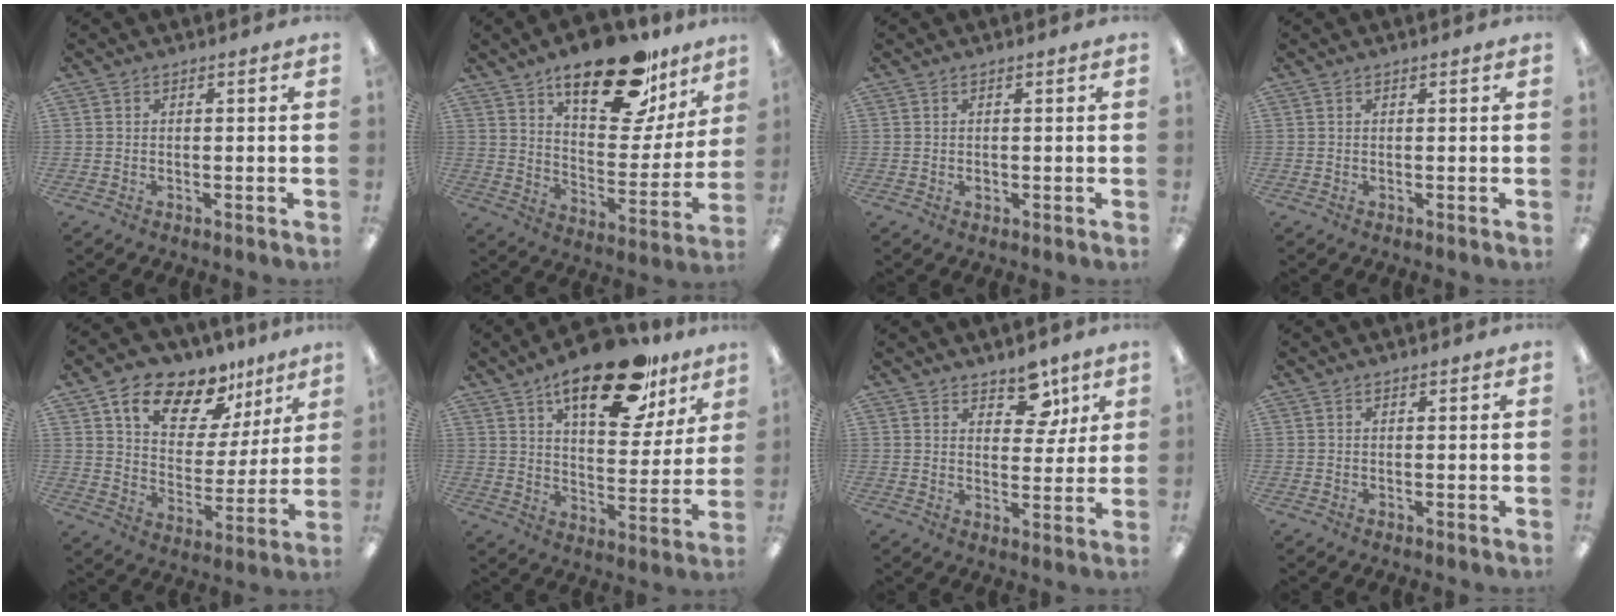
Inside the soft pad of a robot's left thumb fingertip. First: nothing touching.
{"total": 24.5, "force": [16.8, 10.3, 14.6], "torque": [-0.200, -0.097, 0.277]}
{"total": 0.8, "force": [0.0, 0.6, 0.6], "torque": [-0.012, 0.003, -0.001]}
{"total": 0.0}
{"total": 14.1, "force": [10.2, 7.8, 5.9], "torque": [-0.100, -0.063, 0.185]}
{"total": 21.7, "force": [14.2, 8.9, 13.8], "torque": [-0.203, -0.070, 0.230]}
{"total": 9.0, "force": [6.1, 5.1, 4.1], "torque": [-0.038, -0.032, 0.105]}
{"total": 0.6, "force": [0.5, 0.2, 0.2], "torque": [-0.005, 0.002, 0.009]}